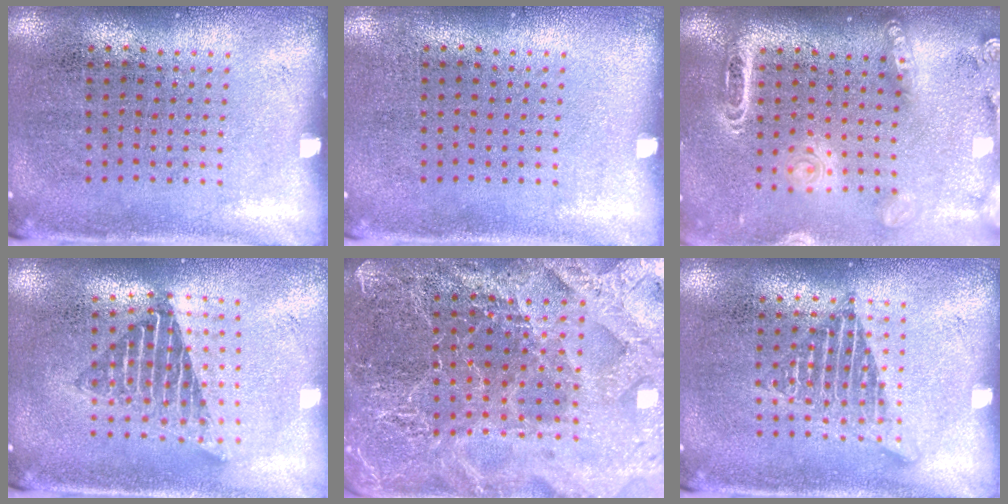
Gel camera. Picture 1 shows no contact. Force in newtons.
{"total": 0.0}
{"total": 2.3, "press": 1.9, "slide": 1.3}
{"total": 1.7, "press": 1.4, "slide": 1.0}
{"total": 4.5, "press": 4.2, "slide": 1.5}
{"total": 1.2, "press": 1.2, "slide": 0.1}